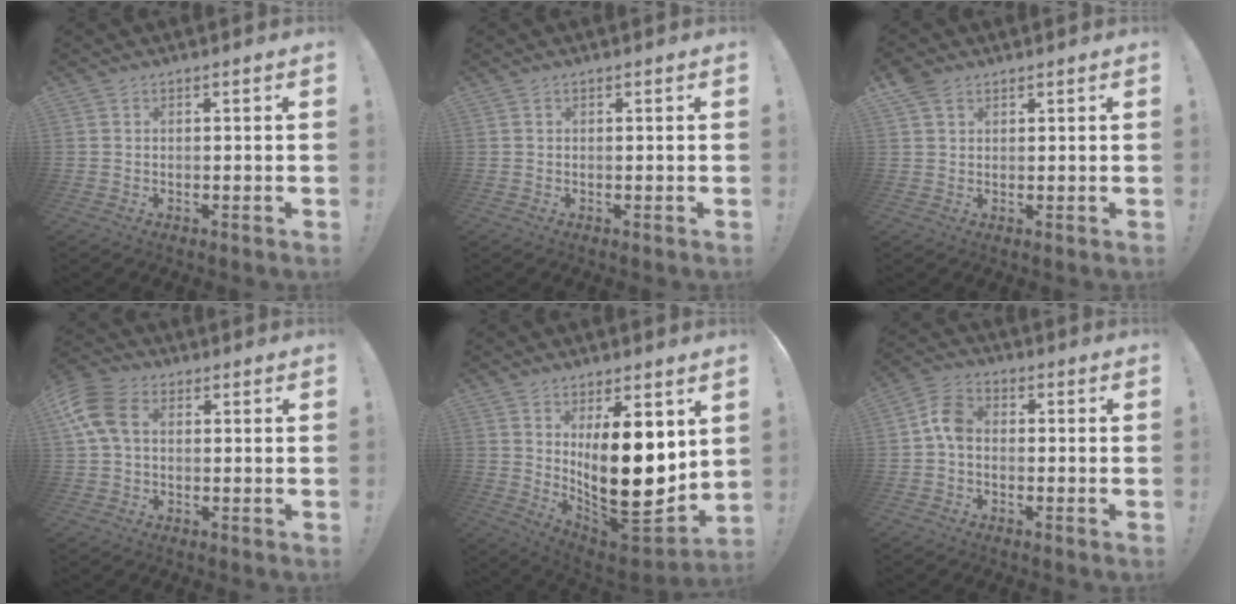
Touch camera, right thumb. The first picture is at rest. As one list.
[{"total": 0.0}, {"total": 3.9, "force": [2.4, 2.6, 1.7], "torque": [-0.032, -0.005, 0.048]}, {"total": 10.6, "force": [2.3, 7.0, 7.7], "torque": [-0.170, 0.011, 0.048]}, {"total": 20.2, "force": [3.1, 8.3, 18.2], "torque": [-0.300, -0.053, 0.061]}, {"total": 7.6, "force": [-0.7, 5.1, 5.6], "torque": [-0.108, 0.013, -0.008]}]